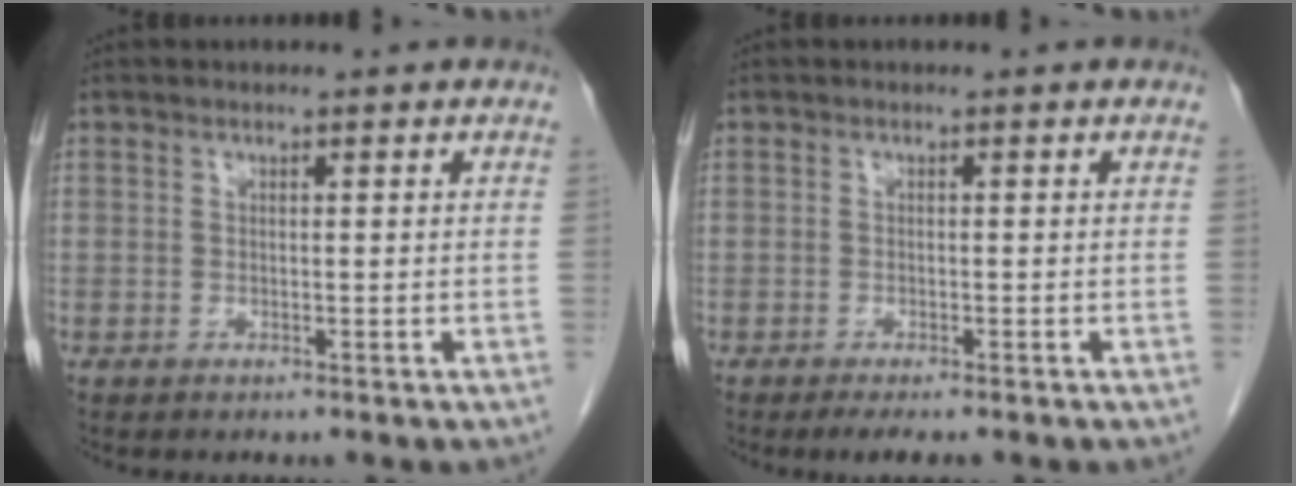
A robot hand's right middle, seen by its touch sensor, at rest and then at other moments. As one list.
[{"total": 2.7, "force": [-2.1, 0.5, 1.7], "torque": [-0.028, -0.010, -0.029]}]